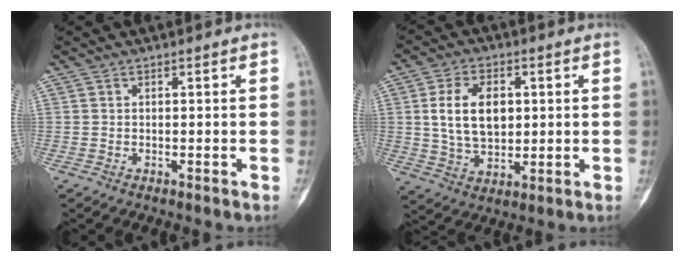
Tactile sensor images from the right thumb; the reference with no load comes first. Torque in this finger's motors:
{"motor_torque": [1.25, 1.55, 0.30, -0.16, 0.35]}